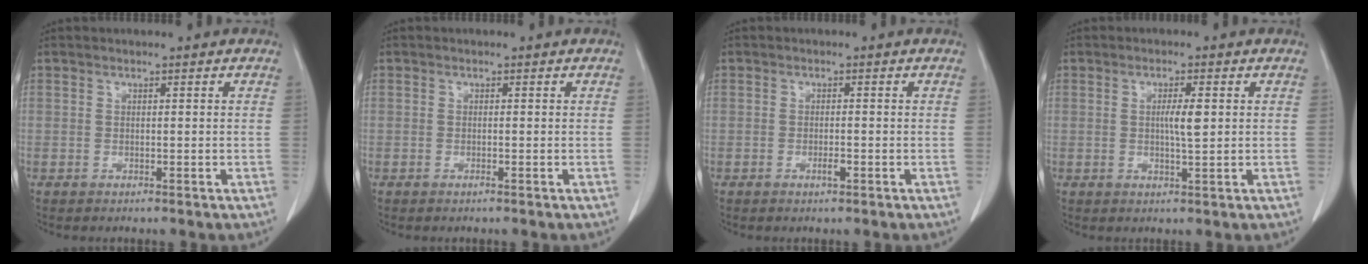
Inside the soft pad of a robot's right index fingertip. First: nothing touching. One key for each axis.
{"total": 0.5, "fx": -0.4, "fy": -0.1, "fz": 0.3, "tx": -0.005, "ty": 0.000, "tz": -0.008}
{"total": 1.4, "fx": -0.8, "fy": 0.2, "fz": 1.2, "tx": -0.021, "ty": 0.000, "tz": -0.013}
{"total": 3.1, "fx": 0.2, "fy": 0.3, "fz": 3.1, "tx": -0.055, "ty": -0.002, "tz": 0.004}